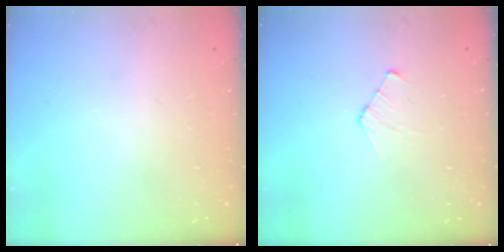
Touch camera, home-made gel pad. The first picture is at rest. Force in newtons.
{"total": 5.0, "press": 5.0, "slide": 0.5}